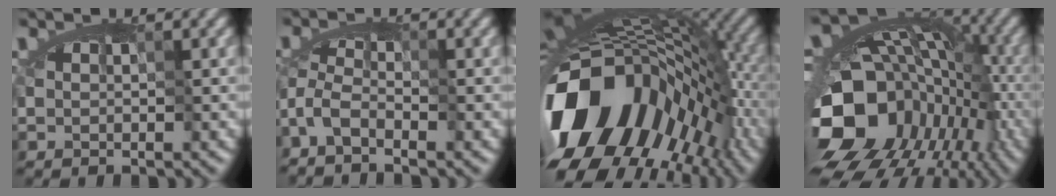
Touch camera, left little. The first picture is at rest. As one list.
[{"total": 3.4, "force": [-3.4, -0.3, 0.6], "torque": [-0.015, 0.001, -0.071]}, {"total": 16.3, "force": [-6.3, 10.6, 10.5], "torque": [-0.203, -0.006, -0.125]}, {"total": 17.5, "force": [-8.9, 13.0, 7.9], "torque": [-0.141, -0.011, -0.135]}]